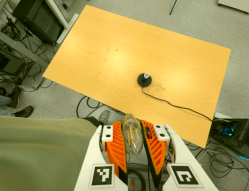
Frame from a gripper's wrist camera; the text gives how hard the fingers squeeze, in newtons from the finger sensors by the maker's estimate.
{"total": 19.3, "left": 21.4, "right": 17.3}